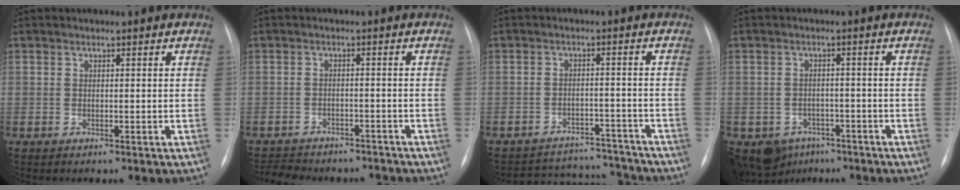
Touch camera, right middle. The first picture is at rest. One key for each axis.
{"total": 10.5, "fx": -9.5, "fy": 3.5, "fz": 2.9, "tx": -0.058, "ty": 0.006, "tz": -0.121}
{"total": 11.6, "fx": -11.3, "fy": 2.6, "fz": 0.6, "tx": -0.006, "ty": 0.019, "tz": -0.149}
{"total": 7.5, "fx": -4.7, "fy": 5.6, "fz": 1.6, "tx": -0.030, "ty": 0.010, "tz": -0.062}